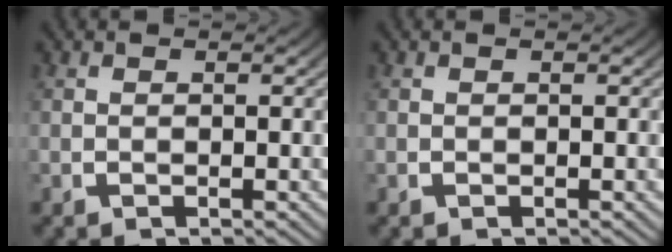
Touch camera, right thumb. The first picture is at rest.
{"total": 0.0}